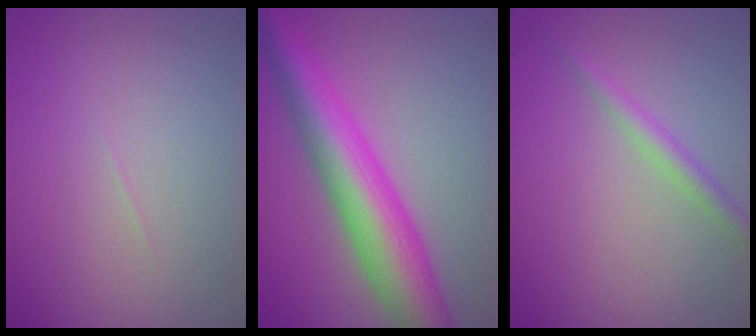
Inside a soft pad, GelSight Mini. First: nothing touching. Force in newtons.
{"total": 9.1, "press": 9.1, "slide": 0.1}
{"total": 1.9, "press": 1.9, "slide": 0.0}